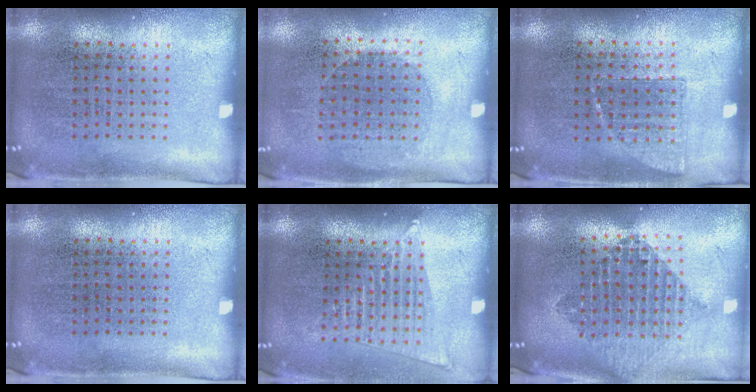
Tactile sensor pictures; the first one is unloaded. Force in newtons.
{"total": 1.0, "press": 0.9, "slide": 0.4}
{"total": 0.7, "press": 0.7, "slide": 0.3}
{"total": 0.0}
{"total": 1.5, "press": 1.4, "slide": 0.7}
{"total": 2.2, "press": 1.7, "slide": 1.3}